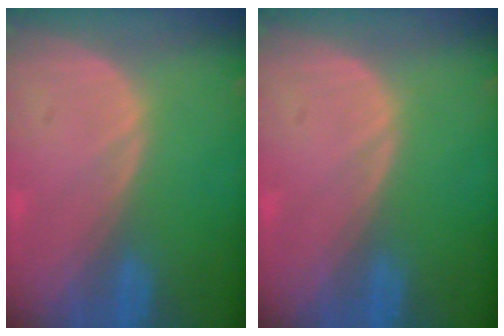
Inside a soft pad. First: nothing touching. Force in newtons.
{"total": 0.0}